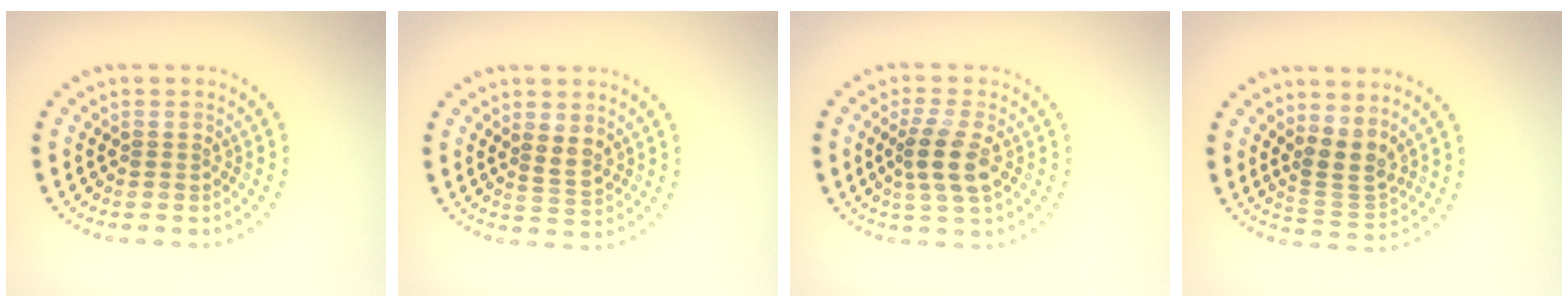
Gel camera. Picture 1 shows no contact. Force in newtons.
{"total": 1.6, "press": 1.4, "slide": 0.8}
{"total": 3.7, "press": 3.4, "slide": 1.4}
{"total": 2.8, "press": 2.1, "slide": 1.8}